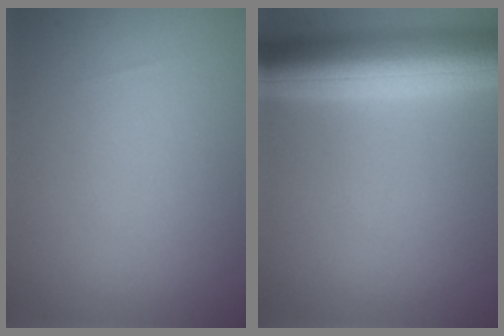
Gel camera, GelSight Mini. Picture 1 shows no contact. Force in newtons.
{"total": 9.4, "press": 9.4, "slide": 0.2}